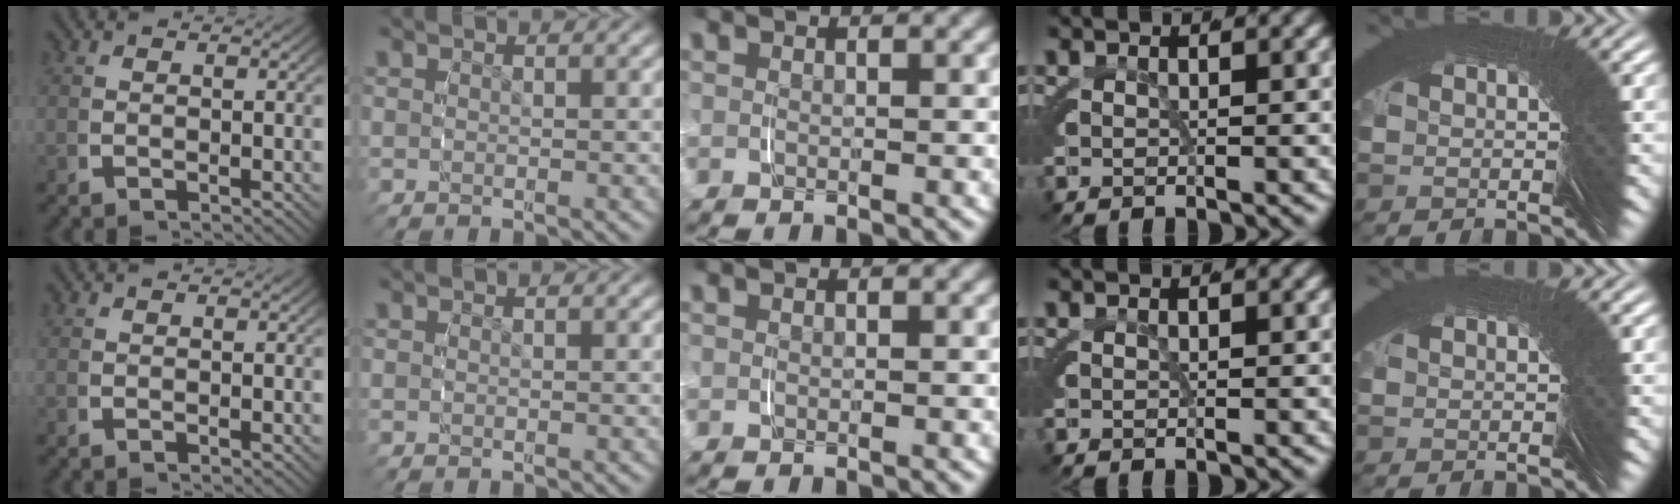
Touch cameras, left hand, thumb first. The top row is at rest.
{}